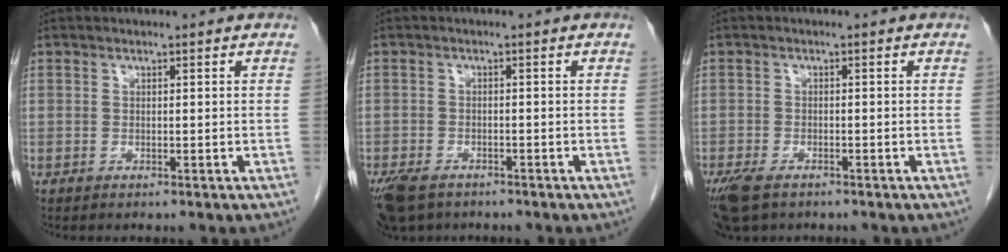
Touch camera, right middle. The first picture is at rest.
{"total": 7.4, "force": [-5.4, 3.6, 3.5], "torque": [-0.069, -0.010, -0.086]}
{"total": 5.9, "force": [-4.2, 2.6, 3.2], "torque": [-0.065, -0.012, -0.069]}